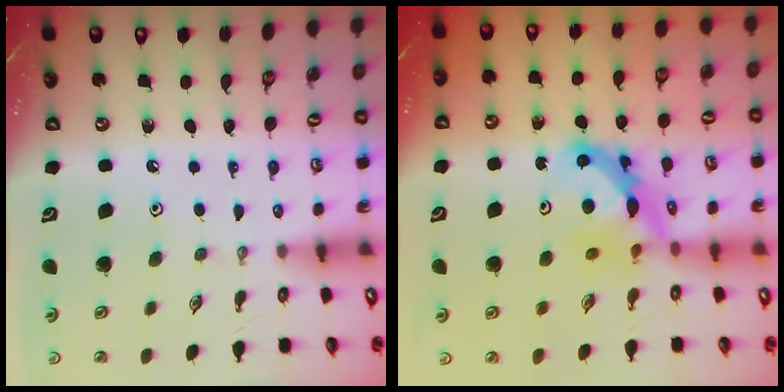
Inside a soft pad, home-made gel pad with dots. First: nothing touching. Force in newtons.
{"total": 7.5, "press": 7.4, "slide": 1.0}